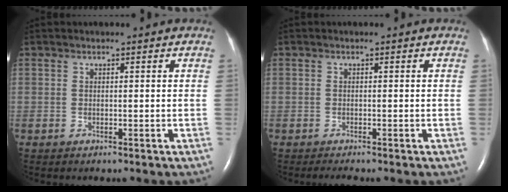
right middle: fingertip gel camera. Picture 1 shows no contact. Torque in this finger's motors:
{"motor_torque": [0.17, -0.17, 0.02, 0.02]}